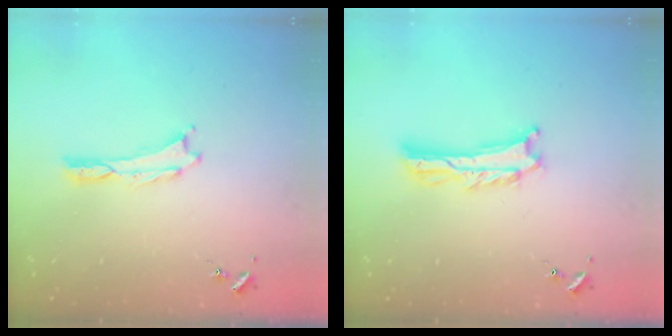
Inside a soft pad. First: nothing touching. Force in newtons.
{"total": 3.1, "press": 3.1, "slide": 0.4}